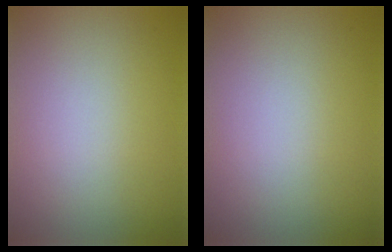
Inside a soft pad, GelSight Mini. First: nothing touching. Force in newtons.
{"total": 0.0}